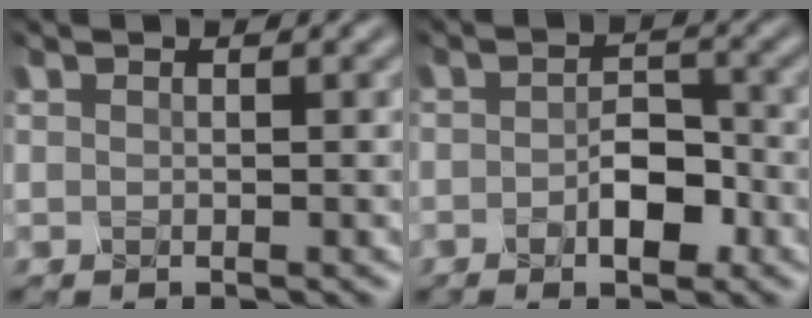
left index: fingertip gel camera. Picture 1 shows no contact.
{"total": 4.1, "force": [-1.9, 2.1, 2.9], "torque": [-0.051, -0.004, -0.033]}